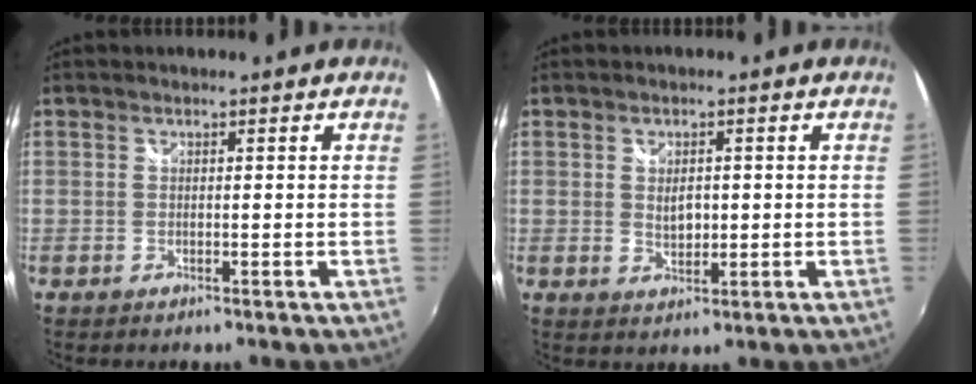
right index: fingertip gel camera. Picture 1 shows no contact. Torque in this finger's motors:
{"motor_torque": [0.30, 0.18, 0.10, 0.03]}